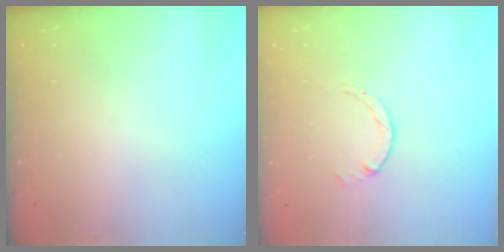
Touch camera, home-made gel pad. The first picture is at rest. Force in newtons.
{"total": 0.7, "press": 0.7, "slide": 0.2}